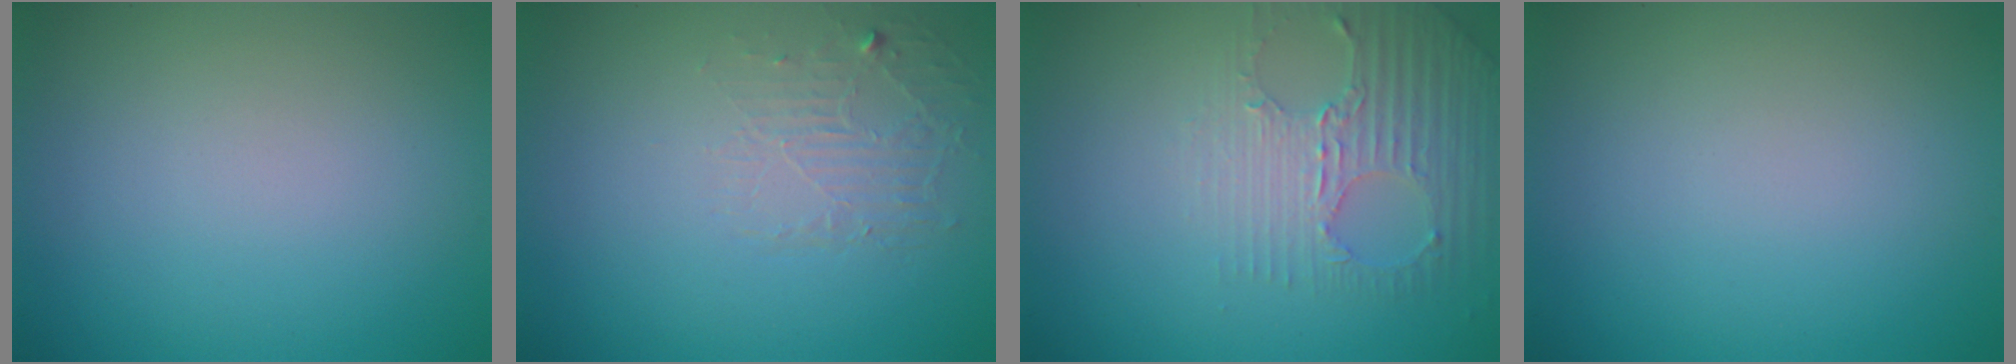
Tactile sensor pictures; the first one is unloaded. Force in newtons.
{"total": 1.8, "press": 0.4, "slide": 1.8}
{"total": 2.9, "press": 2.7, "slide": 1.1}
{"total": 0.0}